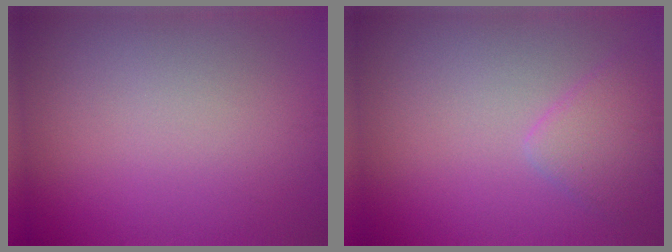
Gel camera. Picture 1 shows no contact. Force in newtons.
{"total": 2.5, "press": 2.5, "slide": 0.2}